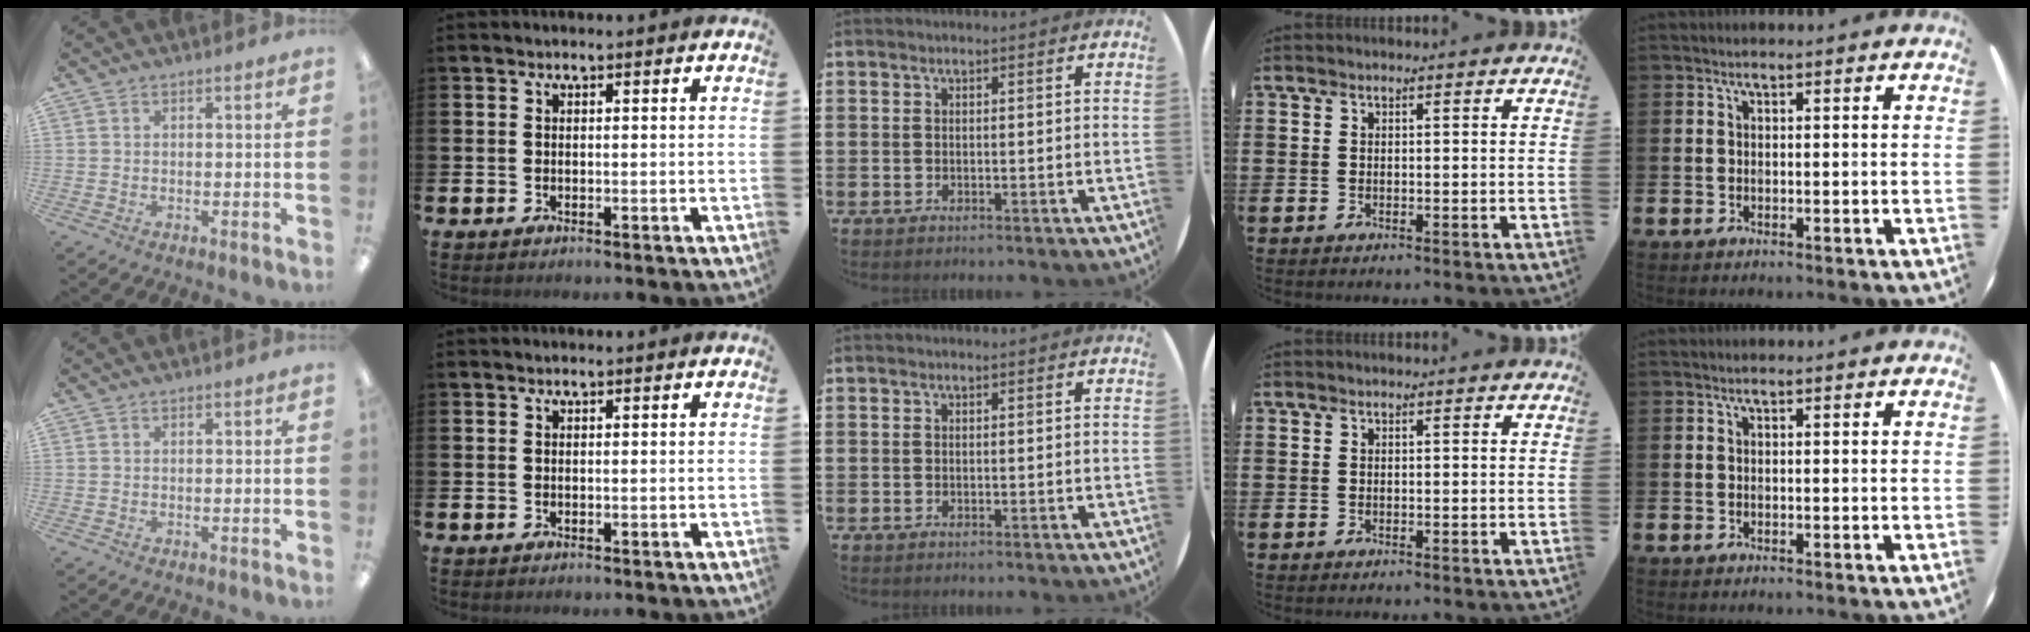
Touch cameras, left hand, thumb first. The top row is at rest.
{}